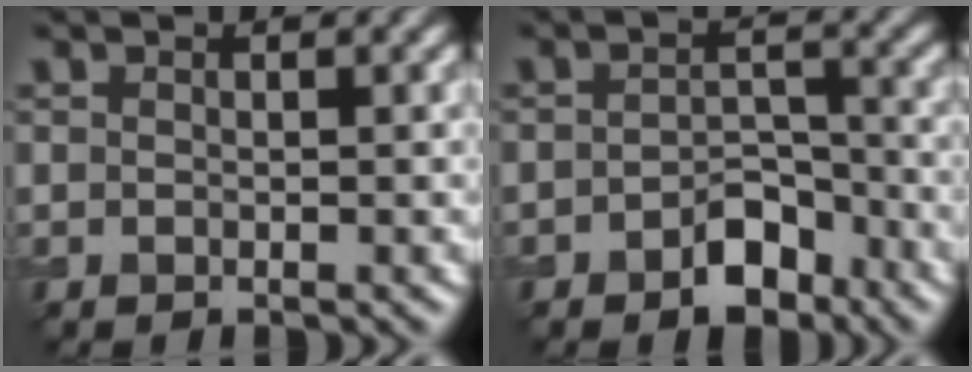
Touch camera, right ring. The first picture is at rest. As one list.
[{"total": 3.5, "force": [-2.1, 2.0, 1.9], "torque": [-0.023, 0.007, -0.034]}]